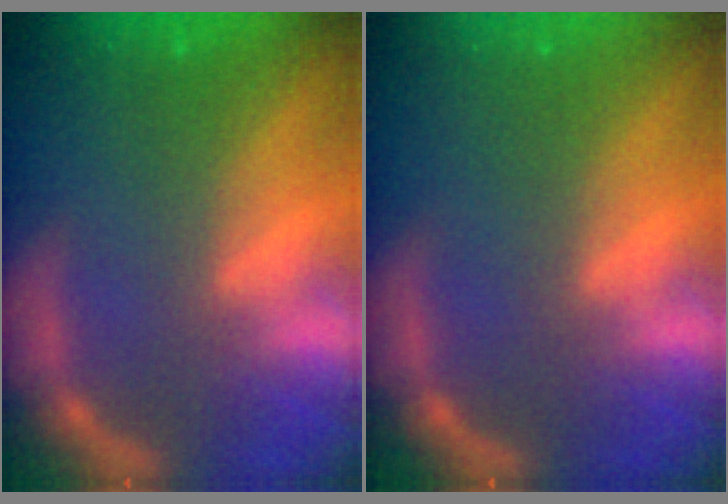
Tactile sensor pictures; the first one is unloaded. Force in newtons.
{"total": 0.0}